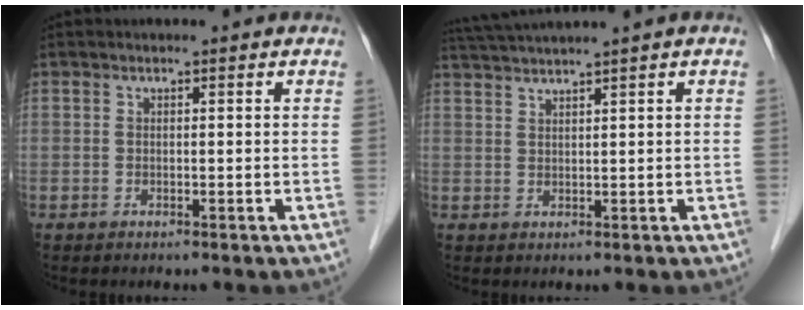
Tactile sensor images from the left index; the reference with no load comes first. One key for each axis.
{"total": 4.9, "fx": 4.2, "fy": -1.6, "fz": 2.0, "tx": -0.042, "ty": 0.012, "tz": 0.085}